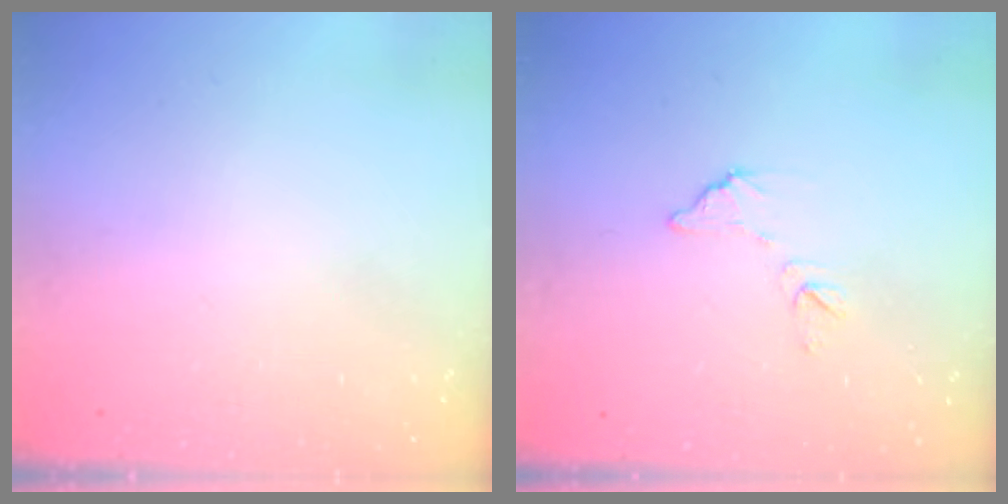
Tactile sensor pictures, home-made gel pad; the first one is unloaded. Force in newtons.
{"total": 7.5, "press": 7.5, "slide": 0.4}